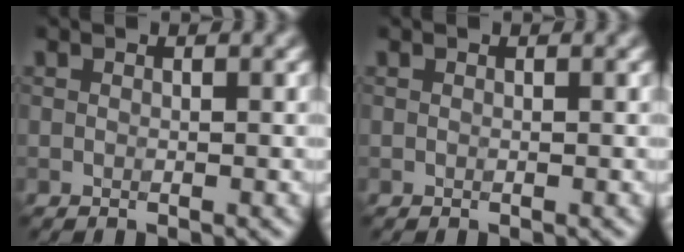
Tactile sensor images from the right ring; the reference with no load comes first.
{"total": 0.0}